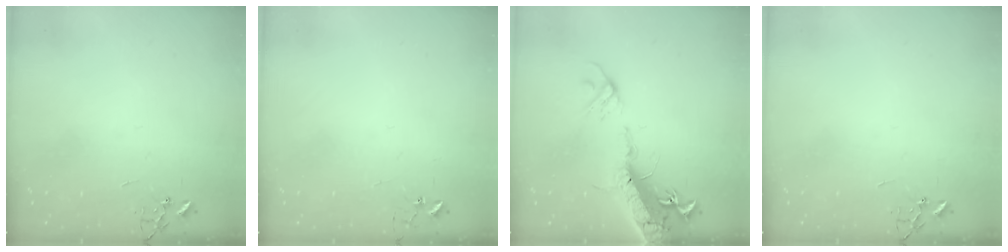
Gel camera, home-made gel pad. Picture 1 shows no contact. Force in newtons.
{"total": 4.8, "press": 4.8, "slide": 0.2}
{"total": 20.7, "press": 20.1, "slide": 4.8}
{"total": 0.0}